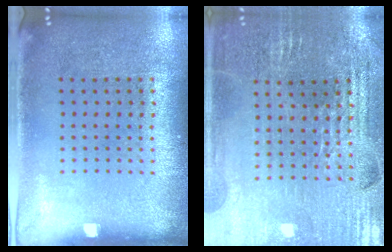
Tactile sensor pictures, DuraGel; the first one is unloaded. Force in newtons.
{"total": 3.0, "press": 3.0, "slide": 0.4}